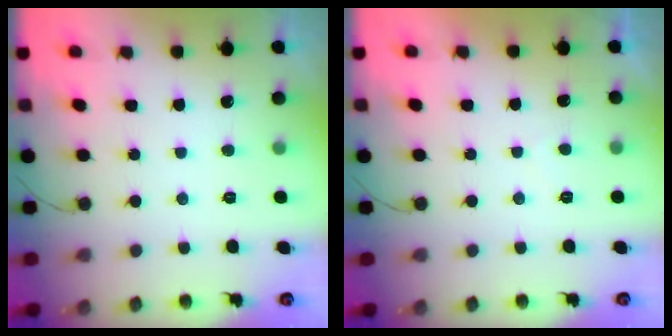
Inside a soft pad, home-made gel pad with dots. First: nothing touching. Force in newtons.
{"total": 1.0, "press": 0.8, "slide": 0.7}